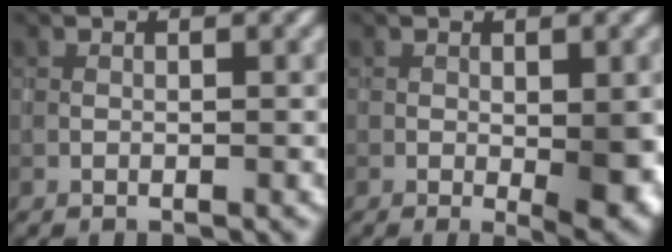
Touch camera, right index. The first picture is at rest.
{"total": 5.0, "force": [-1.1, 1.8, 4.5], "torque": [-0.065, -0.008, -0.014]}